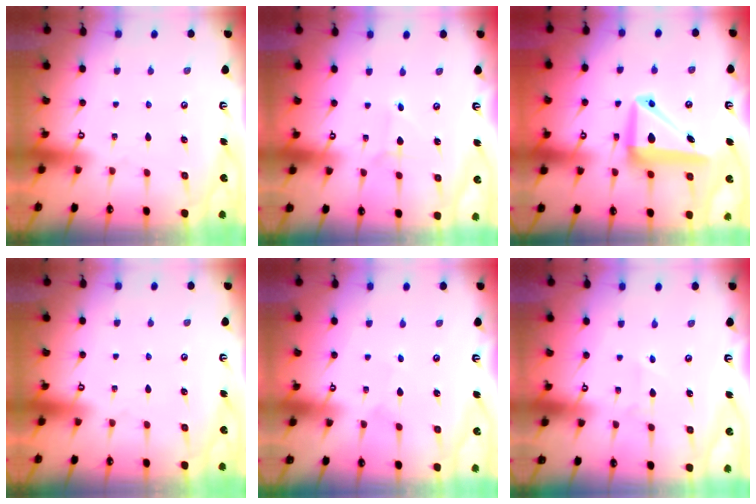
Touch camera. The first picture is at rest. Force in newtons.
{"total": 2.9, "press": 2.9, "slide": 0.3}
{"total": 12.5, "press": 12.2, "slide": 2.7}
{"total": 0.0}
{"total": 1.5, "press": 1.4, "slide": 0.1}
{"total": 1.6, "press": 1.5, "slide": 0.7}